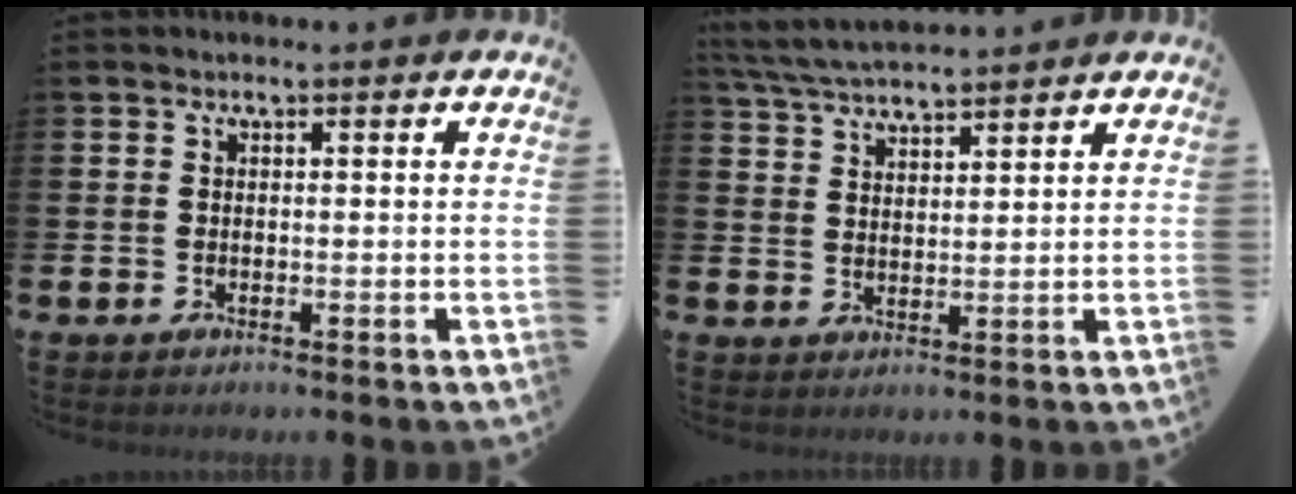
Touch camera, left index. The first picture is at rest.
{"total": 4.9, "force": [4.8, 0.4, 0.9], "torque": [-0.040, -0.021, 0.088]}